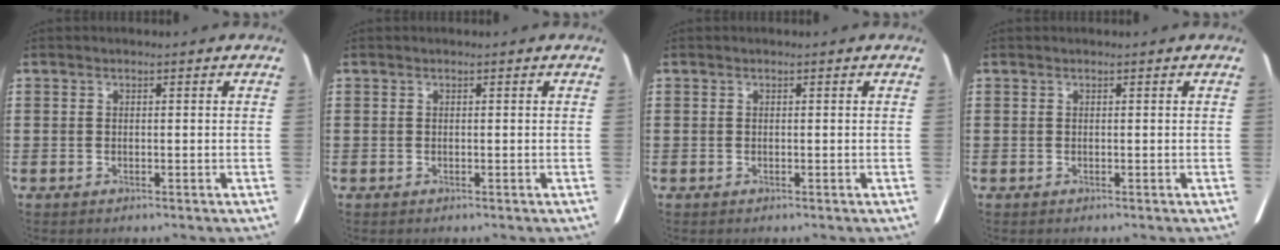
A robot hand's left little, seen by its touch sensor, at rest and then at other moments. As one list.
[{"total": 0.0}, {"total": 0.0}, {"total": 0.0}]